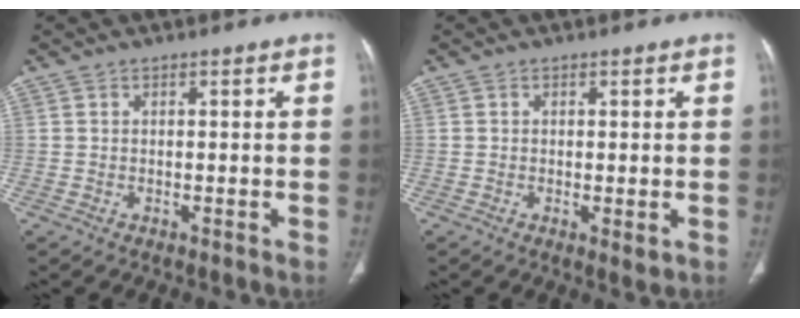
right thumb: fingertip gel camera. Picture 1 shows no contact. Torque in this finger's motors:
{"motor_torque": [-0.51, -0.07, -0.20, 0.05, -0.01]}